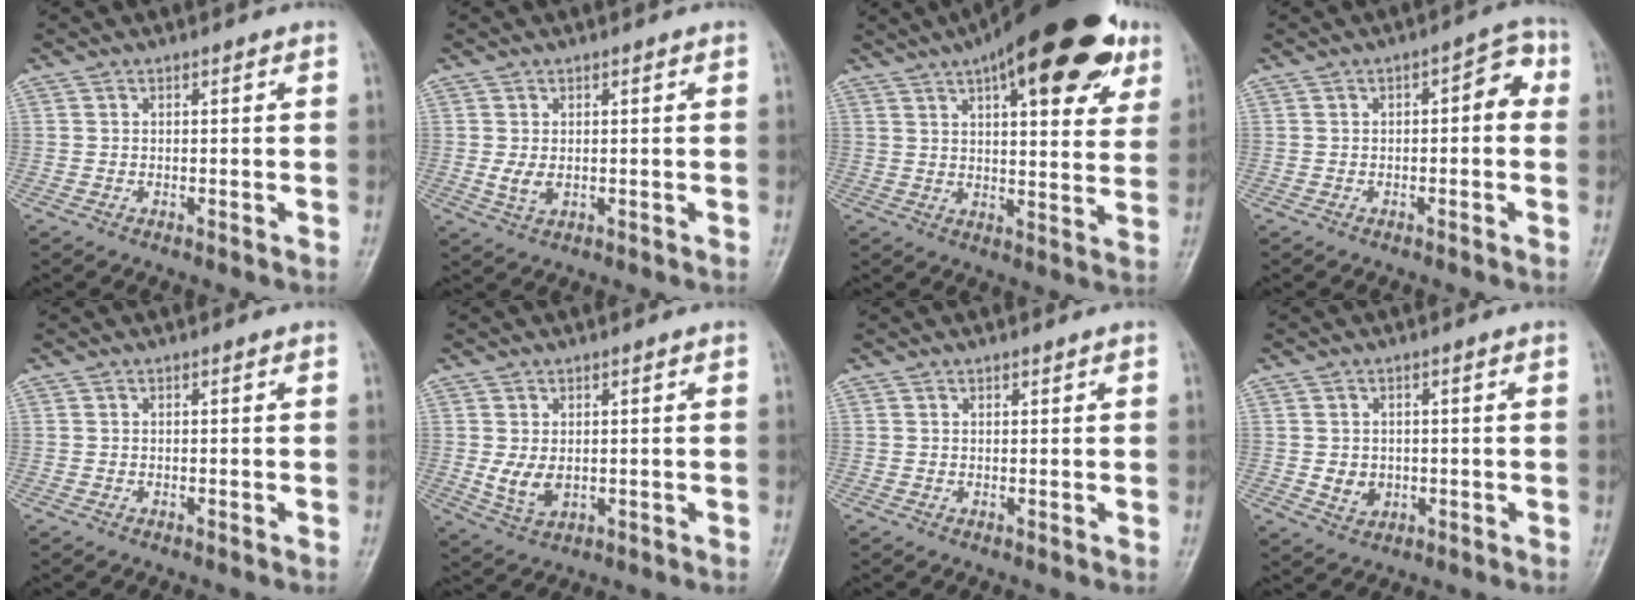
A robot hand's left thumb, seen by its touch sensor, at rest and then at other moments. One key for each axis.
{"total": 2.7, "fx": 0.1, "fy": 1.9, "fz": 1.9, "tx": -0.036, "ty": -0.009, "tz": 0.006}
{"total": 24.4, "fx": 13.3, "fy": 8.8, "fz": 18.5, "tx": -0.242, "ty": -0.006, "tz": 0.186}
{"total": 5.1, "fx": 0.5, "fy": 2.5, "fz": 4.4, "tx": -0.036, "ty": 0.023, "tz": -0.003}
{"total": 0.0}
{"total": 4.5, "fx": 0.3, "fy": 3.2, "fz": 3.2, "tx": -0.053, "ty": -0.014, "tz": 0.014}
{"total": 0.6, "fx": 0.5, "fy": 0.2, "fz": 0.0, "tx": 0.001, "ty": -0.004, "tz": 0.007}
{"total": 3.4, "fx": -0.2, "fy": 3.0, "fz": 1.6, "tx": -0.014, "ty": -0.001, "tz": 0.006}